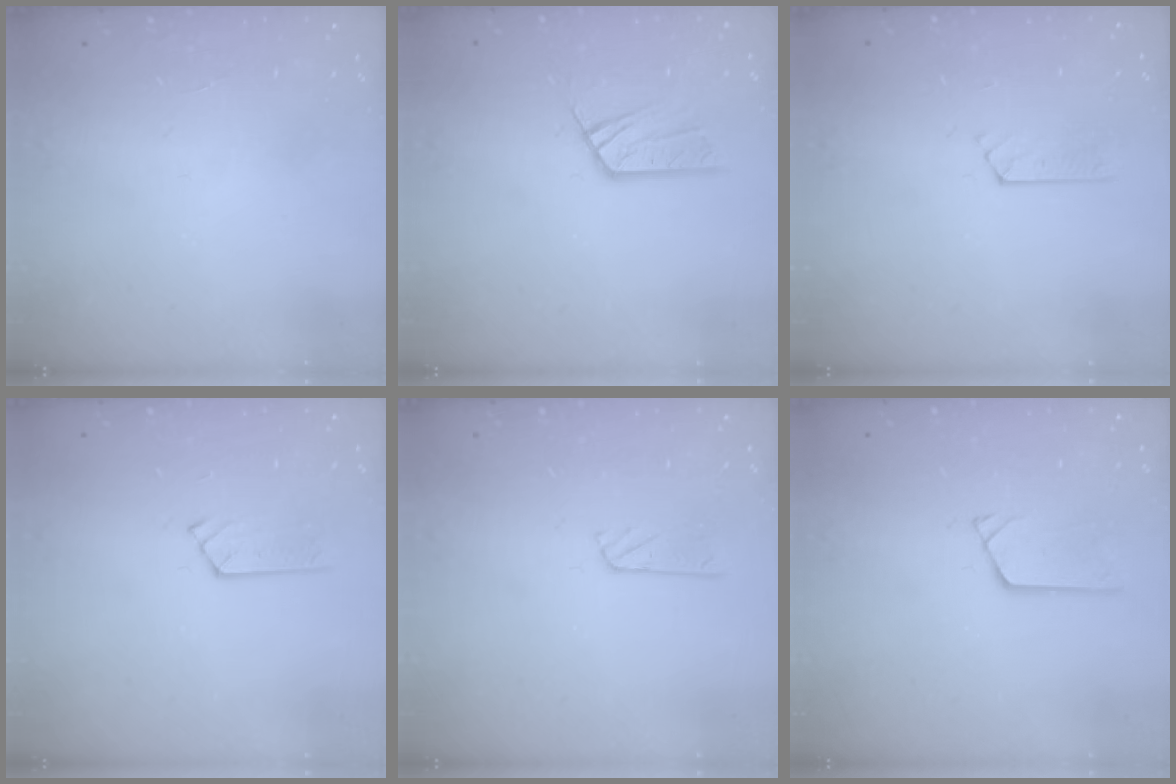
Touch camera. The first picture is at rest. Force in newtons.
{"total": 8.2, "press": 8.2, "slide": 0.6}
{"total": 3.4, "press": 3.3, "slide": 0.4}
{"total": 3.7, "press": 3.7, "slide": 0.4}
{"total": 3.0, "press": 3.0, "slide": 0.3}
{"total": 3.5, "press": 3.5, "slide": 0.4}